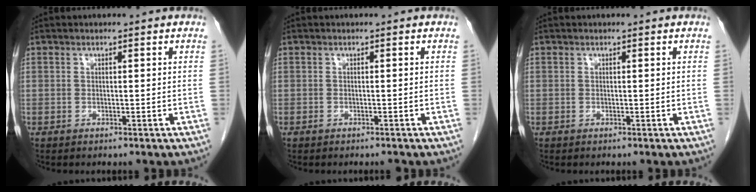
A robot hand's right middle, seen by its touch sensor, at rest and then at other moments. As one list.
[{"total": 0.5, "force": [-0.5, 0.1, 0.2], "torque": [-0.009, -0.001, -0.006]}, {"total": 0.0}]